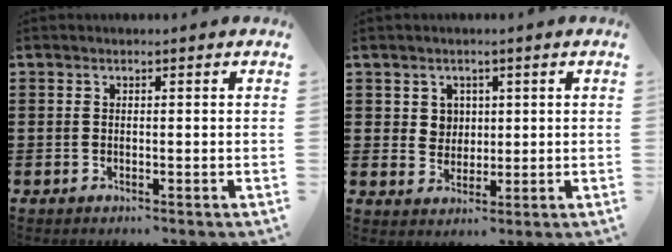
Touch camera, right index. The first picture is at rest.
{"total": 3.1, "force": [1.4, 2.6, 0.8], "torque": [-0.028, 0.009, 0.026]}